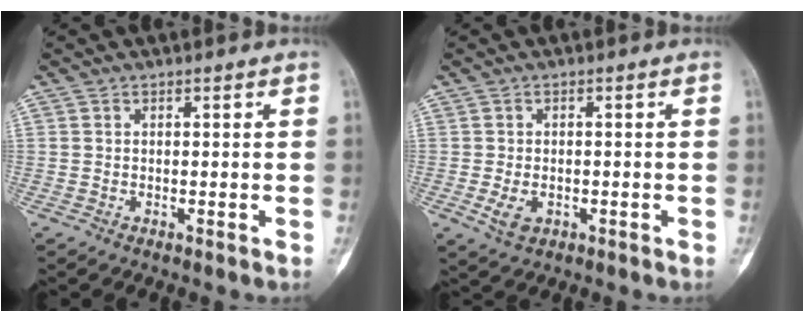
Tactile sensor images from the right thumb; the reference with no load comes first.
{"total": 3.6, "force": [-1.1, 2.4, 2.5], "torque": [-0.046, 0.000, -0.014]}